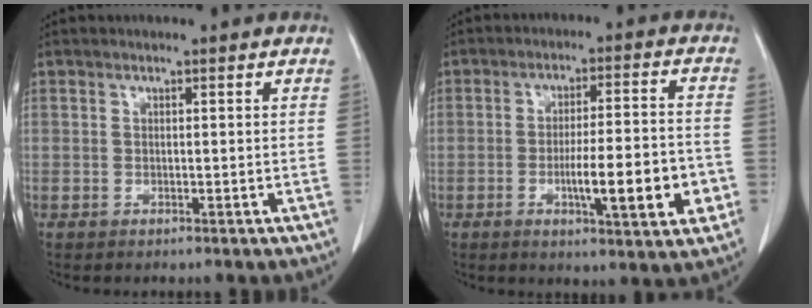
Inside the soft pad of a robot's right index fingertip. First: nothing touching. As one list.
[{"total": 11.7, "force": [-3.4, 1.6, 11.0], "torque": [-0.168, 0.000, -0.049]}]